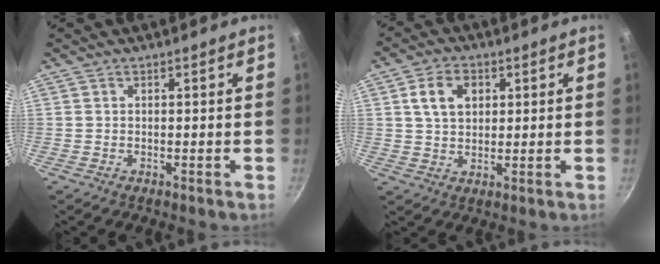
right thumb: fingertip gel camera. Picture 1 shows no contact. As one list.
[{"total": 7.2, "force": [2.2, 5.2, 4.5], "torque": [-0.064, 0.004, 0.036]}]